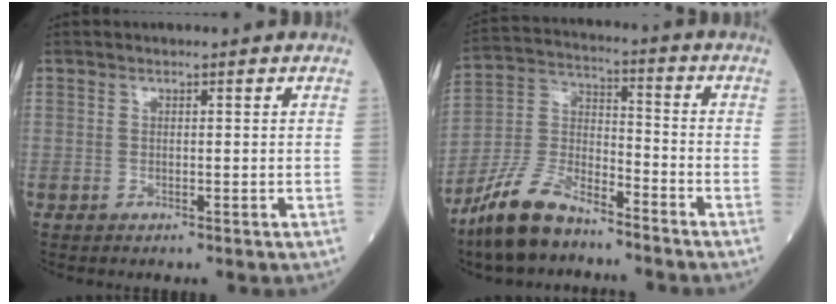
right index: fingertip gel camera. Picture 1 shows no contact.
{"total": 11.9, "force": [-9.6, 4.1, 5.8], "torque": [-0.130, 0.003, -0.189]}